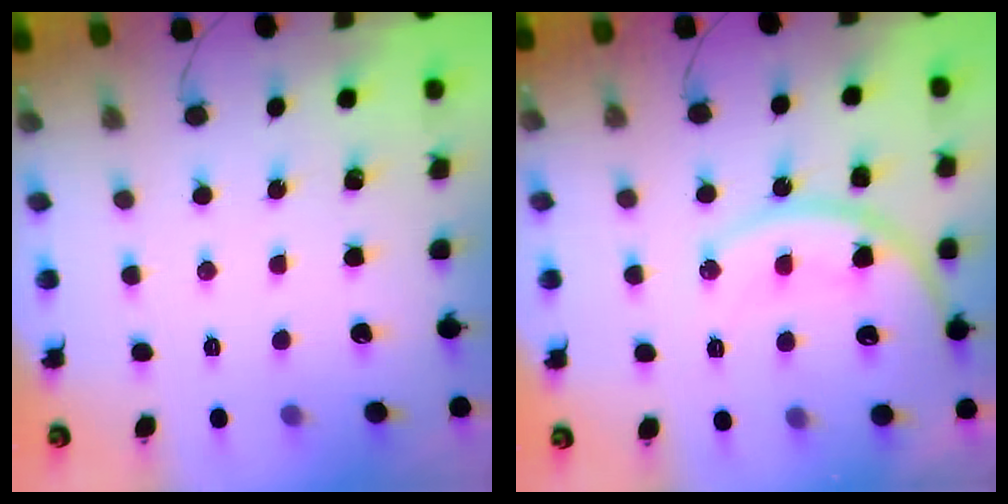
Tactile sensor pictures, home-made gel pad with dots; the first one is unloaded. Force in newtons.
{"total": 14.9, "press": 14.9, "slide": 1.0}